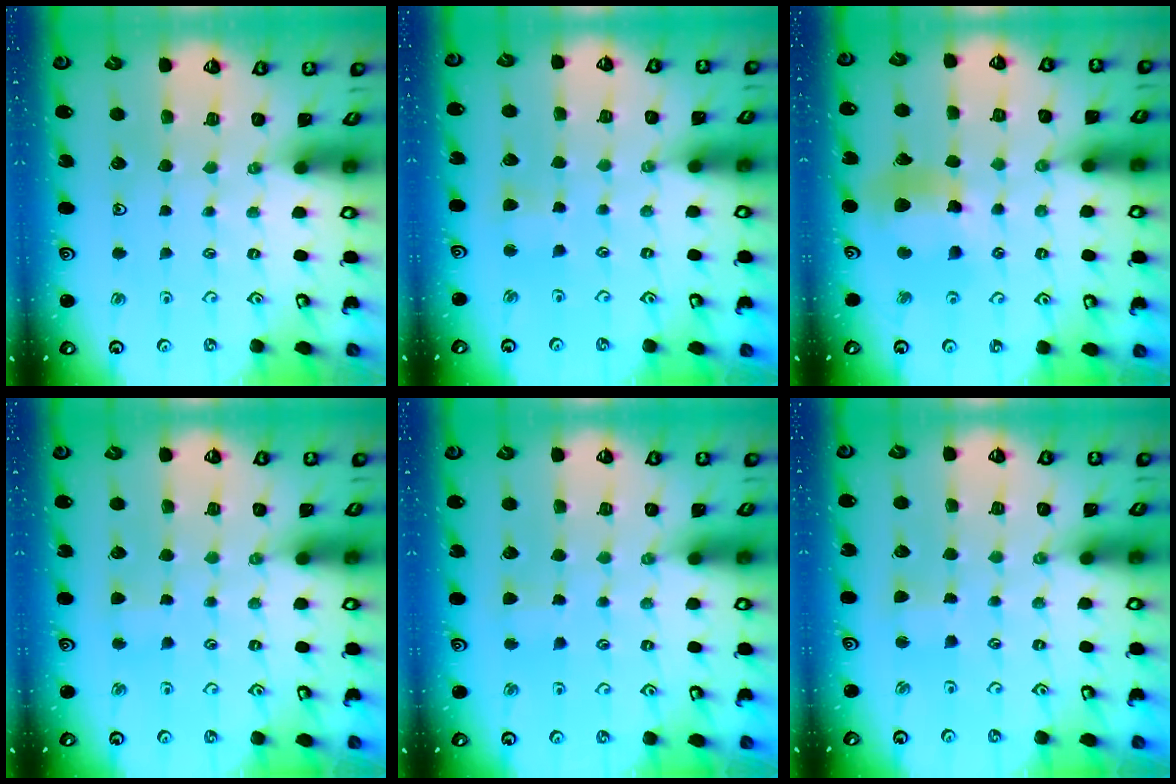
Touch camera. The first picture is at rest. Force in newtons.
{"total": 2.4, "press": 2.4, "slide": 0.5}
{"total": 12.9, "press": 12.8, "slide": 1.3}
{"total": 2.9, "press": 2.8, "slide": 0.4}
{"total": 2.8, "press": 2.7, "slide": 0.4}
{"total": 2.5, "press": 2.5, "slide": 0.3}